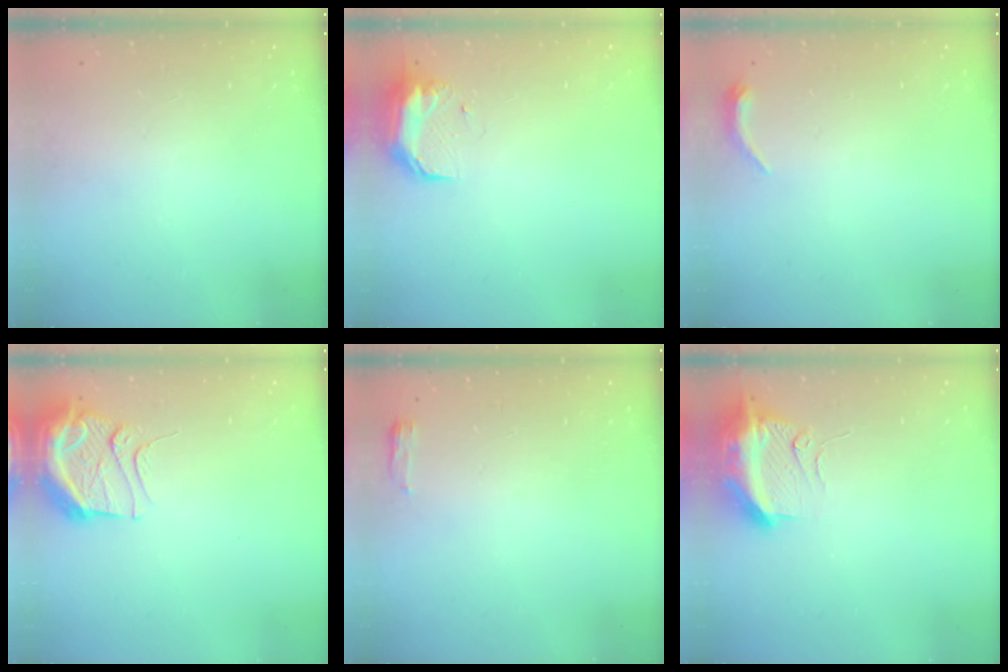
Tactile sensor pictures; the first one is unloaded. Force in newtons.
{"total": 9.3, "press": 9.1, "slide": 1.9}
{"total": 4.8, "press": 4.7, "slide": 0.9}
{"total": 11.0, "press": 11.0, "slide": 0.9}
{"total": 3.3, "press": 3.2, "slide": 1.0}
{"total": 12.1, "press": 12.1, "slide": 1.3}